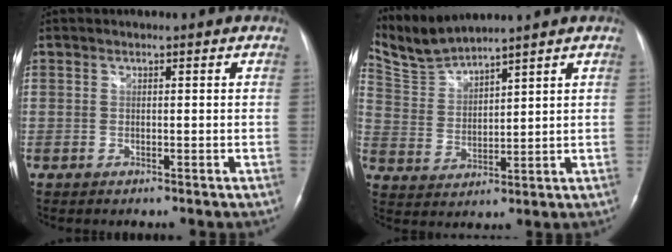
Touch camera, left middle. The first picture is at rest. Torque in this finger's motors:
{"motor_torque": [-0.10, -0.47, -0.17, -0.01]}